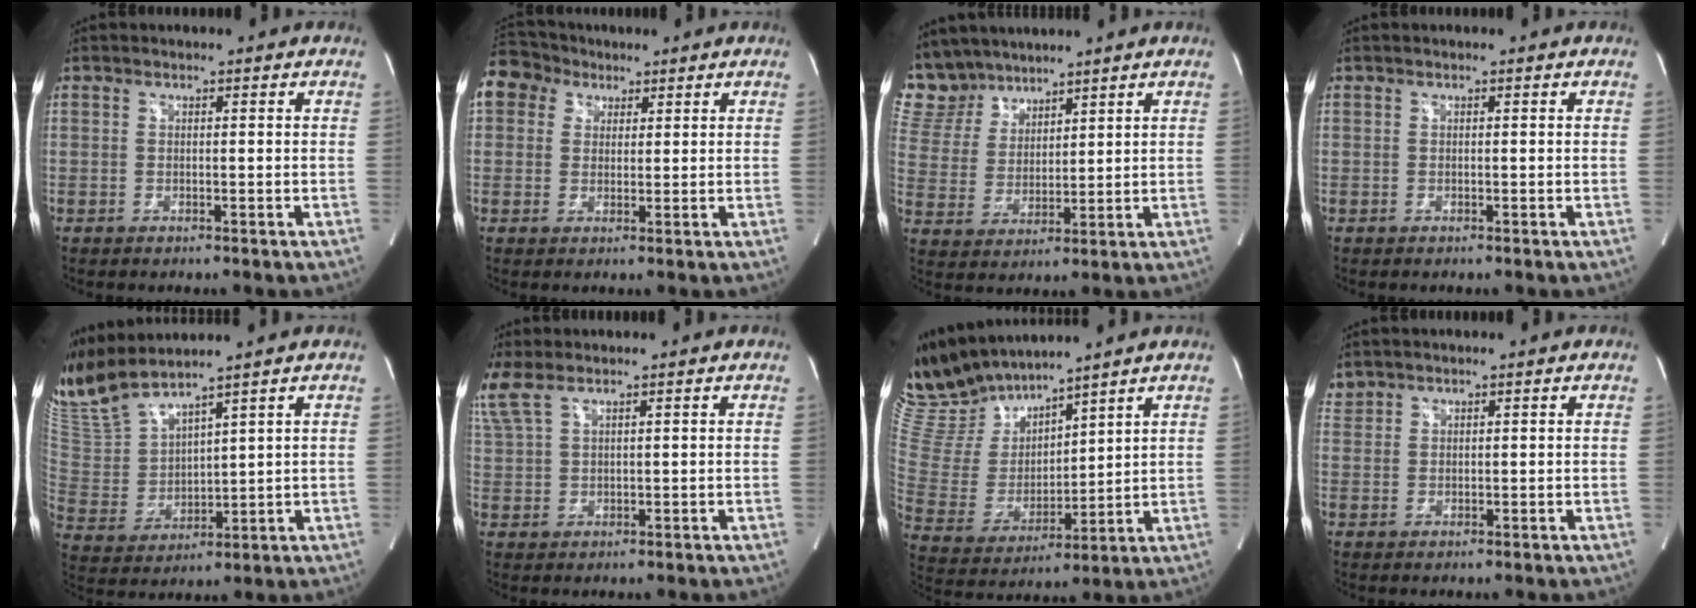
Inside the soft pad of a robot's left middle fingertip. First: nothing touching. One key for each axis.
{"total": 9.0, "fx": 4.9, "fy": 7.1, "fz": 2.4, "tx": -0.060, "ty": 0.046, "tz": 0.097}
{"total": 9.7, "fx": 8.7, "fy": 4.0, "fz": 1.3, "tx": -0.041, "ty": 0.019, "tz": 0.187}
{"total": 0.0}
{"total": 10.9, "fx": 9.8, "fy": 0.1, "fz": 4.6, "tx": -0.113, "ty": 0.003, "tz": 0.215}
{"total": 5.0, "fx": 3.8, "fy": 1.2, "fz": 3.0, "tx": -0.094, "ty": 0.022, "tz": 0.090}
{"total": 12.8, "fx": 12.1, "fy": 2.6, "fz": 3.5, "tx": -0.088, "ty": 0.004, "tz": 0.255}
{"total": 1.4, "fx": 1.3, "fy": 0.4, "fz": -0.2, "tx": 0.001, "ty": 0.010, "tz": 0.029}